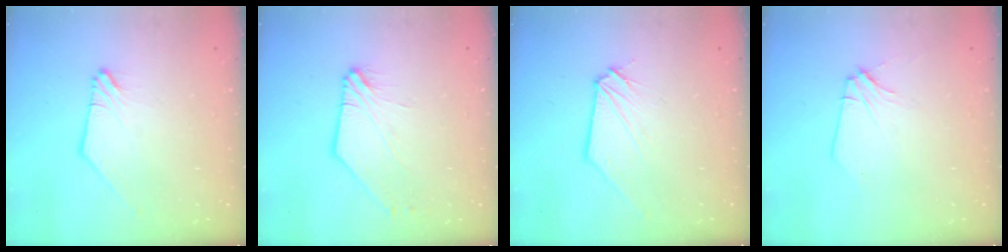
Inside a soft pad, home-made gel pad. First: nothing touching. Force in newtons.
{"total": 3.8, "press": 3.8, "slide": 0.6}
{"total": 0.6, "press": 0.6, "slide": 0.0}
{"total": 2.2, "press": 2.2, "slide": 0.3}